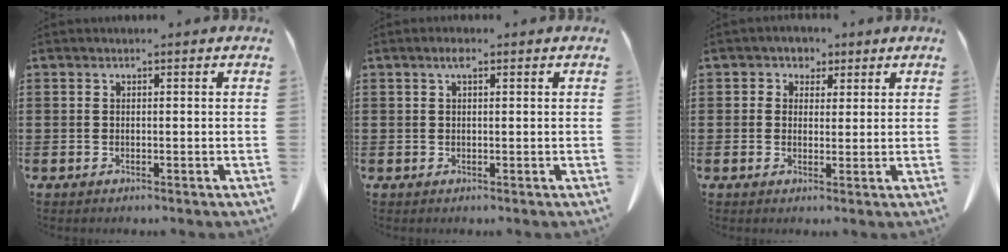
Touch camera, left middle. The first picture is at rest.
{"total": 1.7, "force": [0.7, 0.6, 1.4], "torque": [-0.030, 0.005, 0.012]}
{"total": 2.4, "force": [1.4, 2.0, 0.2], "torque": [-0.017, 0.012, 0.025]}